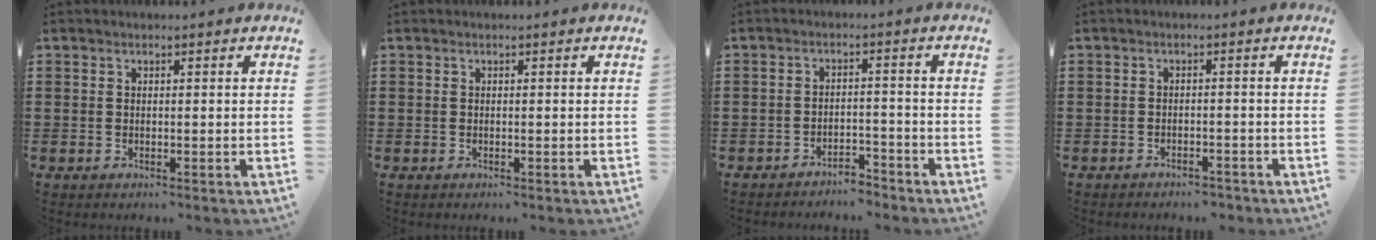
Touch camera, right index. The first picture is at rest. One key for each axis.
{"total": 0.0}
{"total": 3.0, "fx": -3.0, "fy": 0.3, "fz": 0.2, "tx": -0.011, "ty": -0.001, "tz": -0.063}
{"total": 1.9, "fx": -1.9, "fy": 0.3, "fz": 0.0, "tx": -0.006, "ty": 0.000, "tz": -0.042}